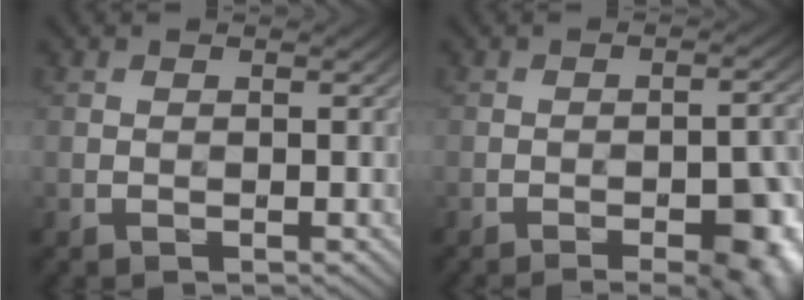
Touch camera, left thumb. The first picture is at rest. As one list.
[{"total": 9.1, "force": [-4.8, 2.5, 7.3], "torque": [-0.104, 0.005, -0.053]}]